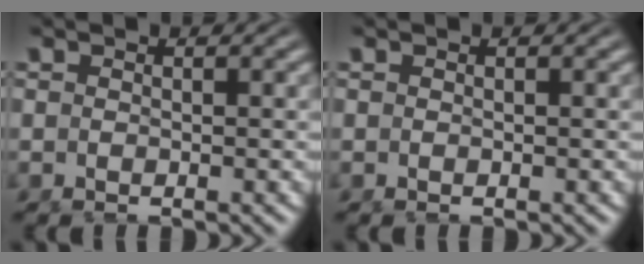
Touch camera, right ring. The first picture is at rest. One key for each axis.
{"total": 0.0}